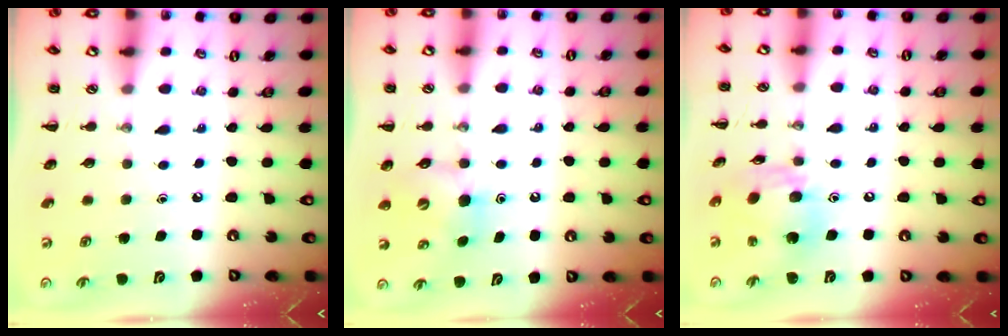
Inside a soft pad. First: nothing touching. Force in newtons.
{"total": 5.8, "press": 5.7, "slide": 0.6}
{"total": 13.2, "press": 13.1, "slide": 1.7}